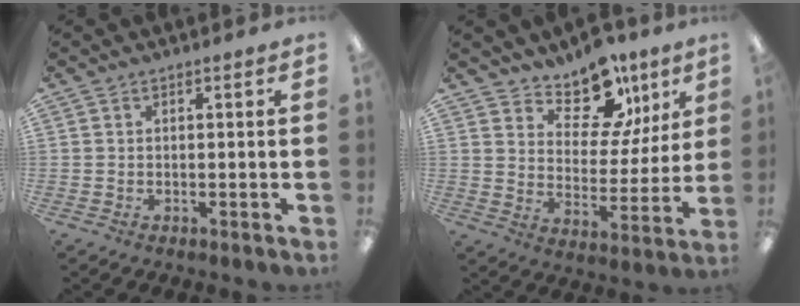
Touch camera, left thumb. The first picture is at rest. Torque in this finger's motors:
{"motor_torque": [0.31, 0.40, -0.39, -0.07, 0.01]}